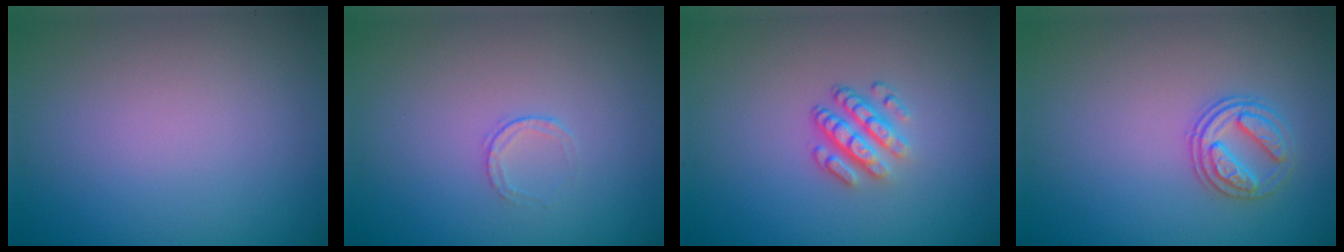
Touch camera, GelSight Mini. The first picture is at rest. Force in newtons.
{"total": 0.7, "press": 0.5, "slide": 0.5}
{"total": 3.4, "press": 2.4, "slide": 2.4}
{"total": 2.6, "press": 2.5, "slide": 0.7}